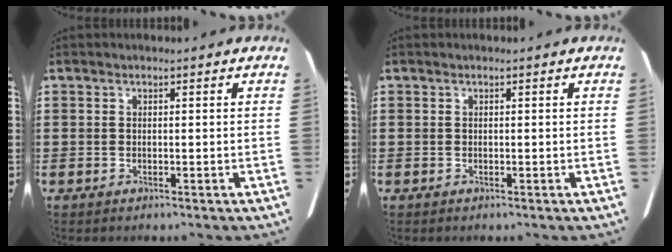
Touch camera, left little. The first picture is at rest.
{"total": 0.0}